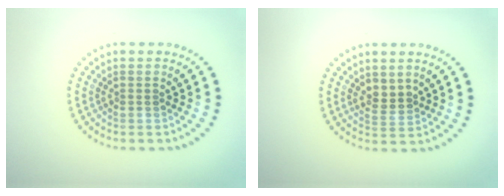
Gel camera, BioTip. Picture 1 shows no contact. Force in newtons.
{"total": 1.7, "press": 1.5, "slide": 0.8}